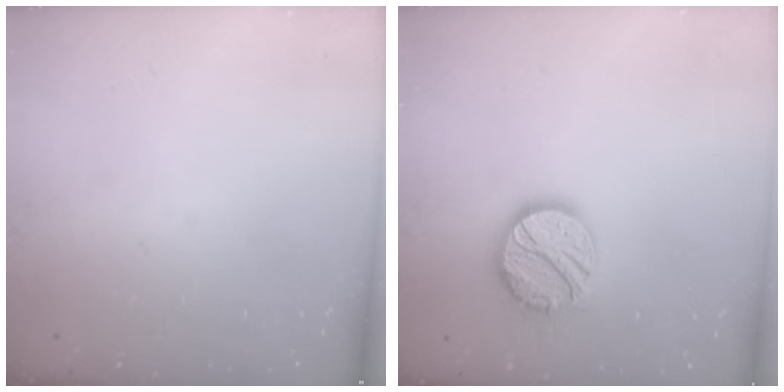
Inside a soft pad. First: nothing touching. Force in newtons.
{"total": 13.9, "press": 13.8, "slide": 0.9}